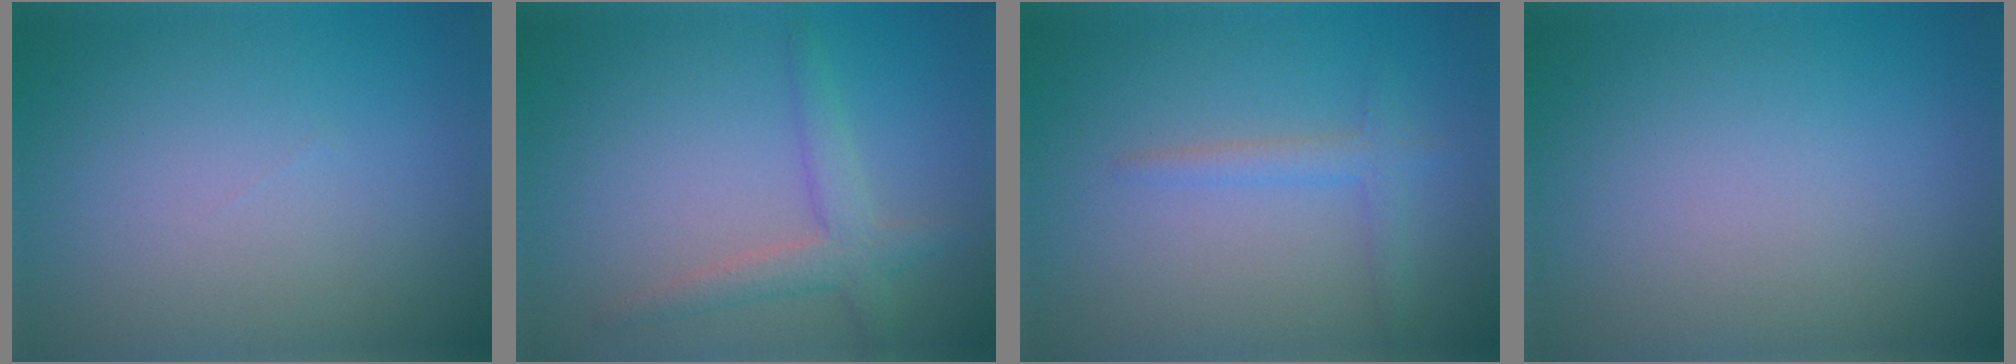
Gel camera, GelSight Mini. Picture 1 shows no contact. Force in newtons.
{"total": 2.8, "press": 2.8, "slide": 0.2}
{"total": 1.7, "press": 1.7, "slide": 0.1}
{"total": 0.0}